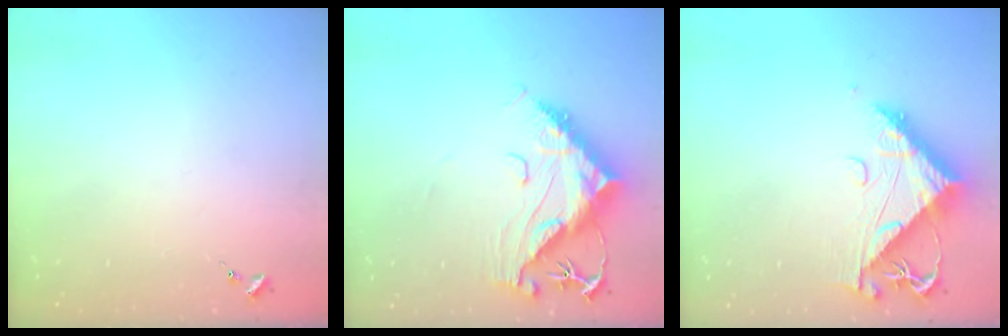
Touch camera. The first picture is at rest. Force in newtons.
{"total": 14.6, "press": 14.5, "slide": 1.5}
{"total": 10.1, "press": 10.0, "slide": 1.0}